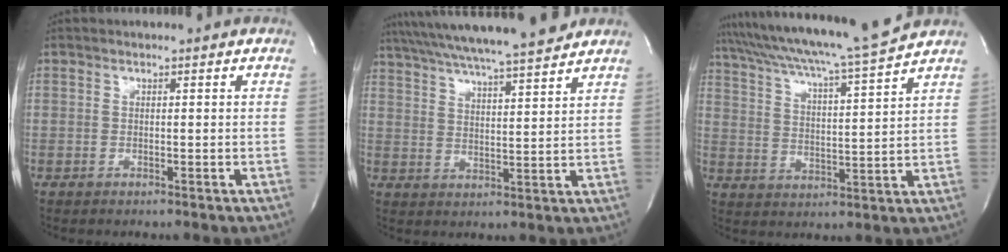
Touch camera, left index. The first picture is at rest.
{"total": 19.9, "force": [17.5, 1.0, 9.5], "torque": [-0.169, 0.022, 0.261]}
{"total": 16.2, "force": [14.6, -1.5, 6.8], "torque": [-0.125, -0.017, 0.224]}